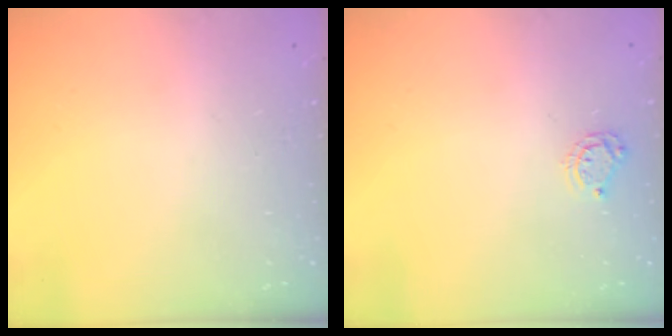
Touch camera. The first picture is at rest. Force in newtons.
{"total": 5.7, "press": 5.7, "slide": 0.2}